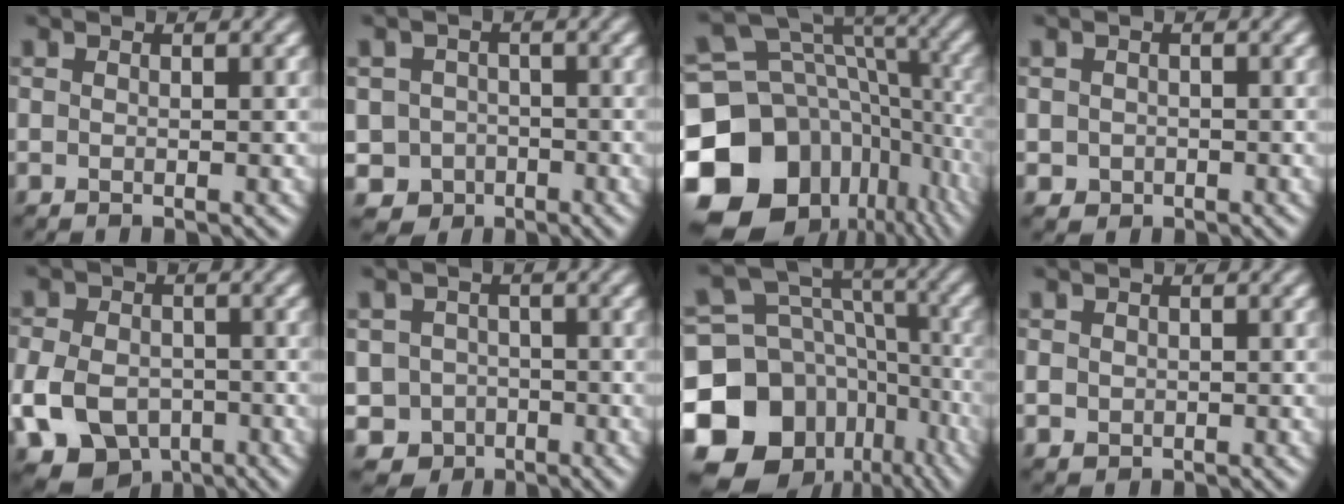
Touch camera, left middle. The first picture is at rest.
{"total": 5.0, "force": [-2.8, 4.1, 0.8], "torque": [0.007, -0.008, -0.051]}
{"total": 17.3, "force": [-5.7, 13.4, 9.3], "torque": [-0.214, 0.000, -0.083]}
{"total": 1.3, "force": [-0.5, 1.2, 0.2], "torque": [0.001, -0.007, -0.006]}
{"total": 9.5, "force": [-3.9, 7.0, 5.2], "torque": [-0.103, -0.037, -0.075]}
{"total": 5.6, "force": [-3.3, 4.5, 0.9], "torque": [0.004, -0.011, -0.061]}
{"total": 15.6, "force": [-7.2, 11.8, 7.1], "torque": [-0.173, -0.002, -0.116]}
{"total": 1.1, "force": [-0.1, 1.1, 0.2], "torque": [-0.001, -0.005, 0.004]}